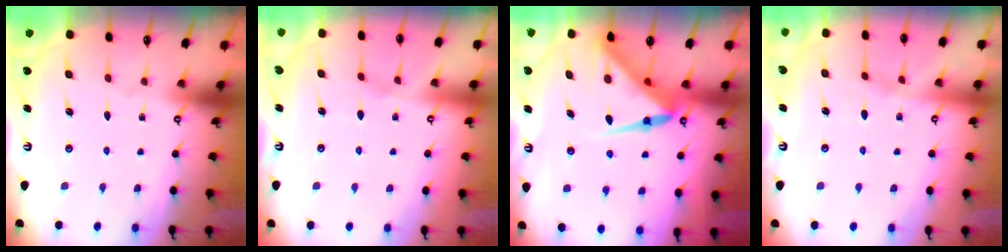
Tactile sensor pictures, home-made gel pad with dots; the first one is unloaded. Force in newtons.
{"total": 2.8, "press": 2.8, "slide": 0.5}
{"total": 10.8, "press": 10.8, "slide": 1.1}
{"total": 6.6, "press": 6.6, "slide": 0.6}